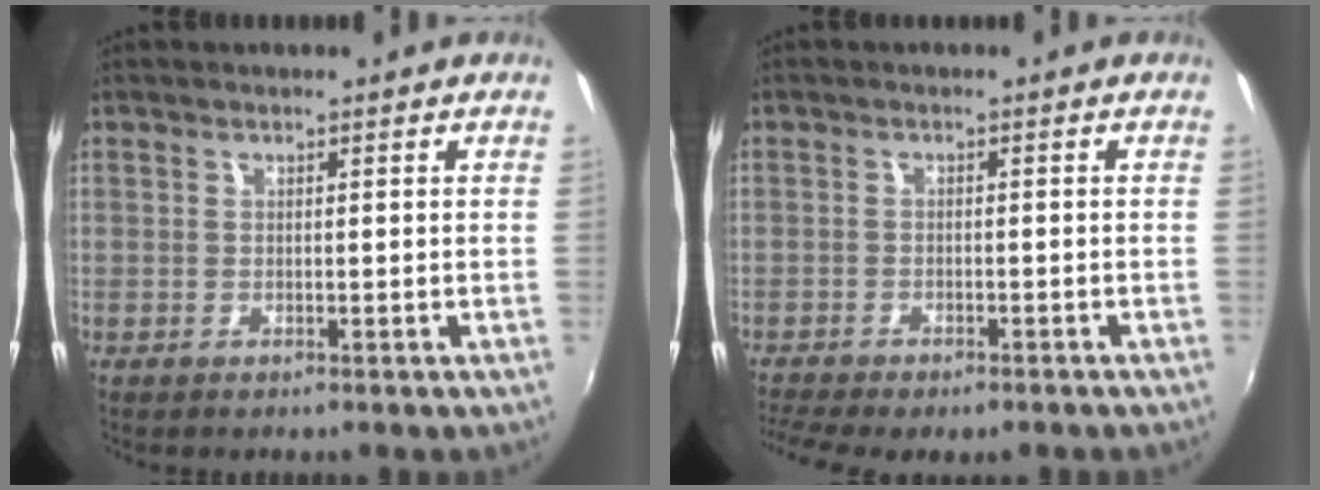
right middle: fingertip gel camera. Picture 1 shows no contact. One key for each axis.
{"total": 7.7, "fx": -6.4, "fy": 2.0, "fz": 3.9, "tx": -0.102, "ty": -0.035, "tz": -0.105}